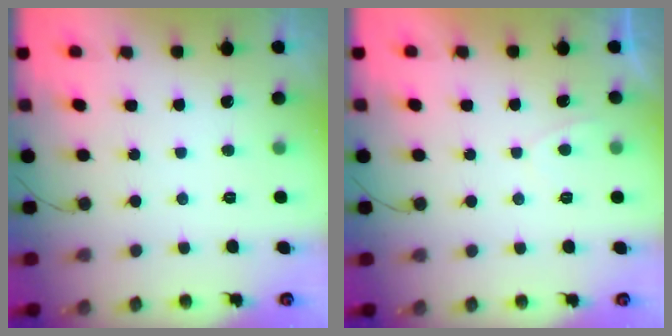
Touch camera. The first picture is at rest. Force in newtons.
{"total": 0.7, "press": 0.4, "slide": 0.5}